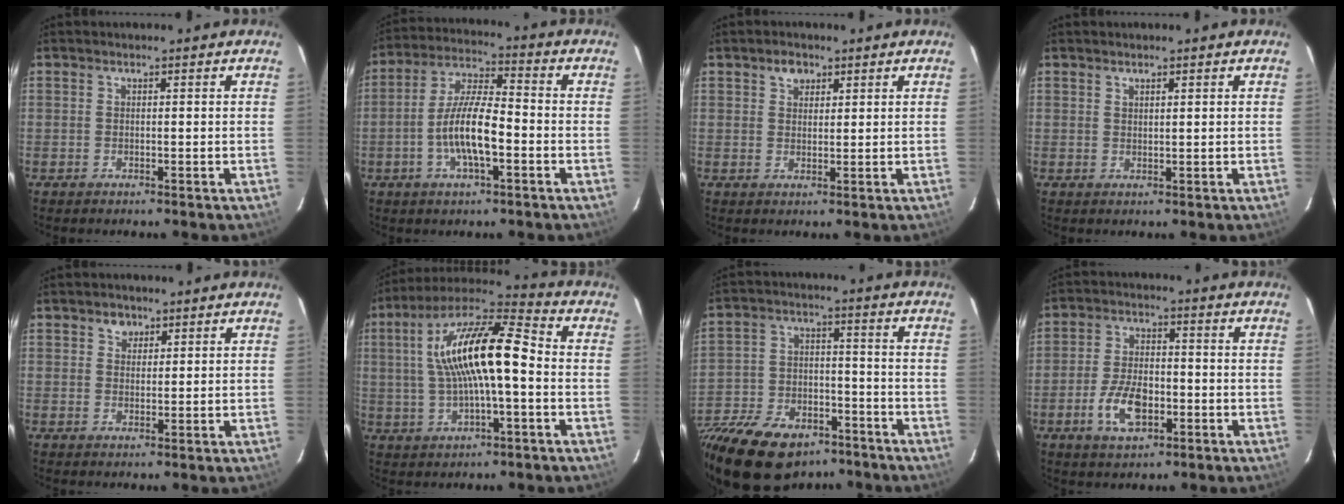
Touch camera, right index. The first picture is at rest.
{"total": 10.7, "force": [-3.3, 2.8, 9.8], "torque": [-0.198, 0.004, -0.063]}
{"total": 2.8, "force": [1.6, 2.0, 1.1], "torque": [-0.014, 0.009, 0.028]}
{"total": 1.1, "force": [0.8, 0.3, 0.6], "torque": [-0.008, 0.001, 0.015]}
{"total": 3.0, "force": [1.5, 2.6, 0.4], "torque": [0.007, 0.008, 0.023]}
{"total": 16.6, "force": [0.5, 4.4, 16.0], "torque": [-0.294, 0.025, 0.005]}
{"total": 24.5, "force": [-16.6, 13.0, 12.4], "torque": [-0.281, -0.017, -0.257]}
{"total": 8.8, "force": [-3.4, 4.6, 6.8], "torque": [-0.142, 0.002, -0.057]}